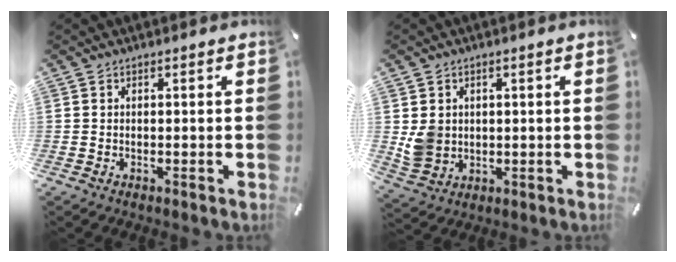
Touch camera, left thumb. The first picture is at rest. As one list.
[{"total": 5.6, "force": [1.2, 5.2, 1.7], "torque": [-0.033, 0.001, 0.024]}]